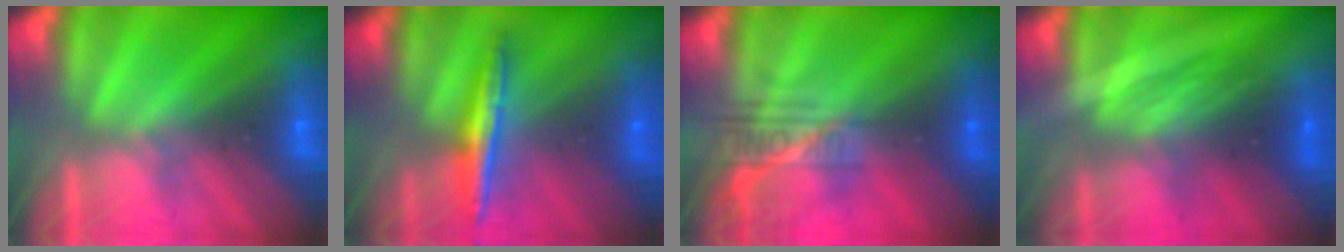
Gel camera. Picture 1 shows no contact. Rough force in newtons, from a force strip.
{"total": 1.6}
{"total": 2.3}
{"total": 1.9}